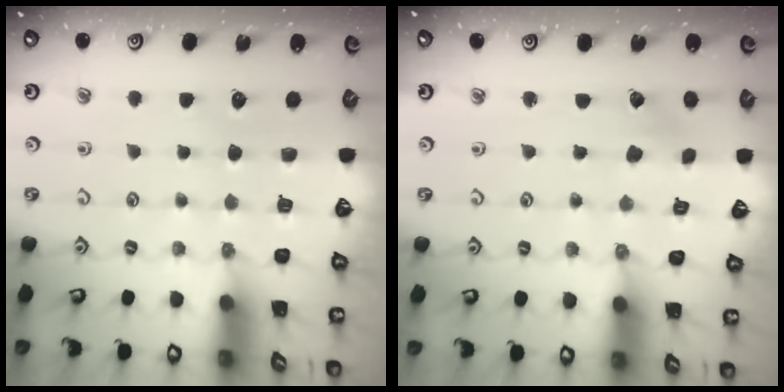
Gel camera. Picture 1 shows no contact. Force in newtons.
{"total": 0.5, "press": 0.5, "slide": 0.0}